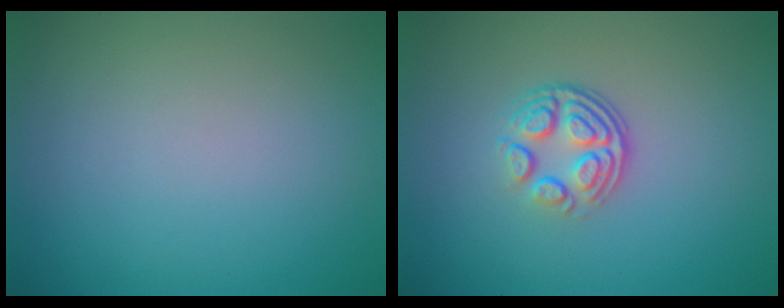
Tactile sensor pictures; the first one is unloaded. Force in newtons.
{"total": 3.9, "press": 2.7, "slide": 2.8}